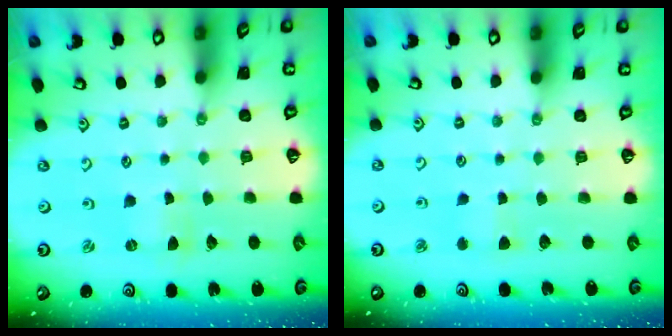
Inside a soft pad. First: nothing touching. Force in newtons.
{"total": 2.8, "press": 2.8, "slide": 0.4}